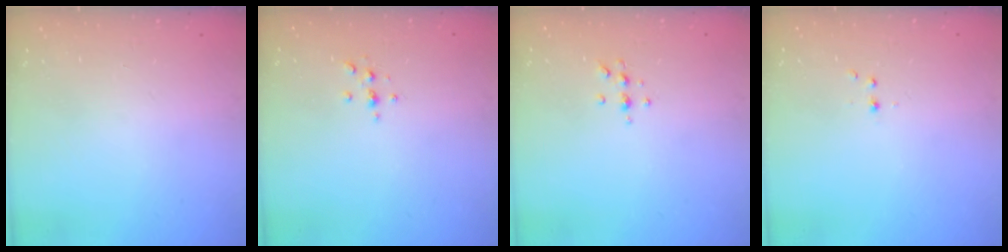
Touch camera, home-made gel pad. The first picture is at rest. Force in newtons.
{"total": 2.3, "press": 2.3, "slide": 0.2}
{"total": 4.9, "press": 4.9, "slide": 0.7}
{"total": 2.2, "press": 1.9, "slide": 1.0}